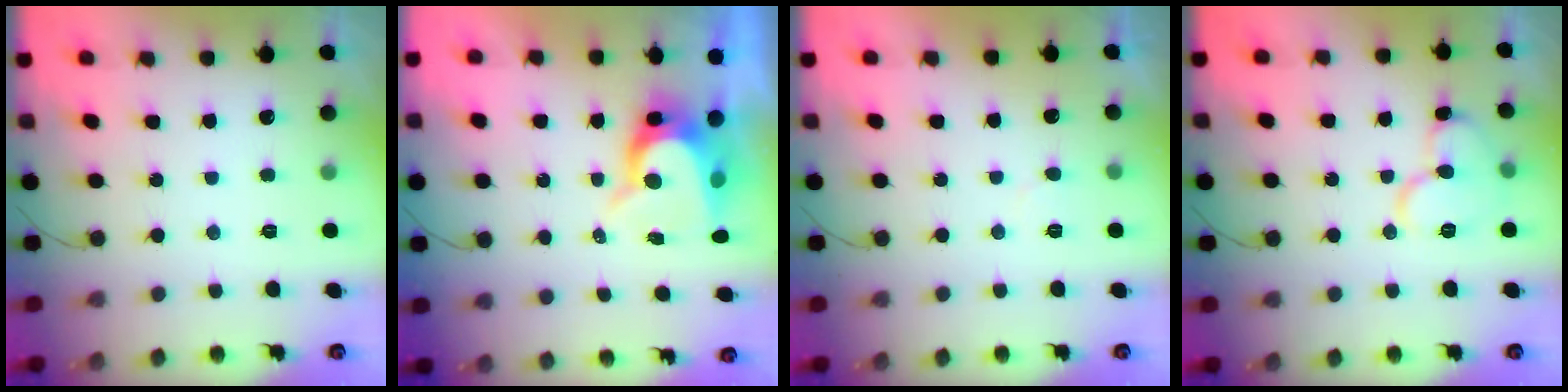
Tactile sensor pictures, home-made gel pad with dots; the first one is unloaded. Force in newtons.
{"total": 8.6, "press": 8.5, "slide": 0.5}
{"total": 3.5, "press": 3.5, "slide": 0.4}
{"total": 11.4, "press": 11.3, "slide": 1.2}